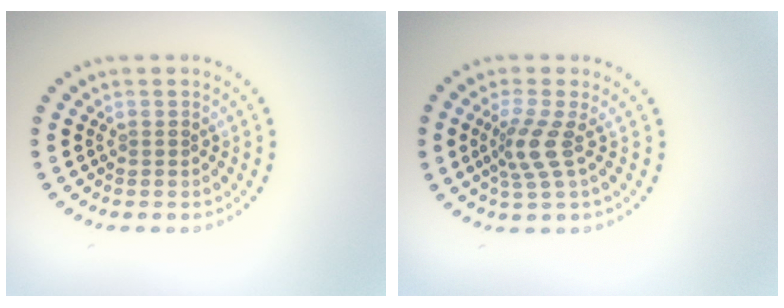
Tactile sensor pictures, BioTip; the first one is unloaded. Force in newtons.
{"total": 2.8, "press": 2.0, "slide": 1.9}